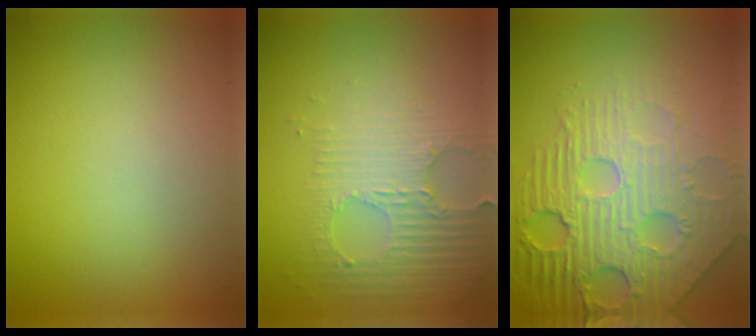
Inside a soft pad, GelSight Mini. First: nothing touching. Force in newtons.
{"total": 3.6, "press": 3.5, "slide": 0.8}
{"total": 7.8, "press": 6.1, "slide": 4.9}